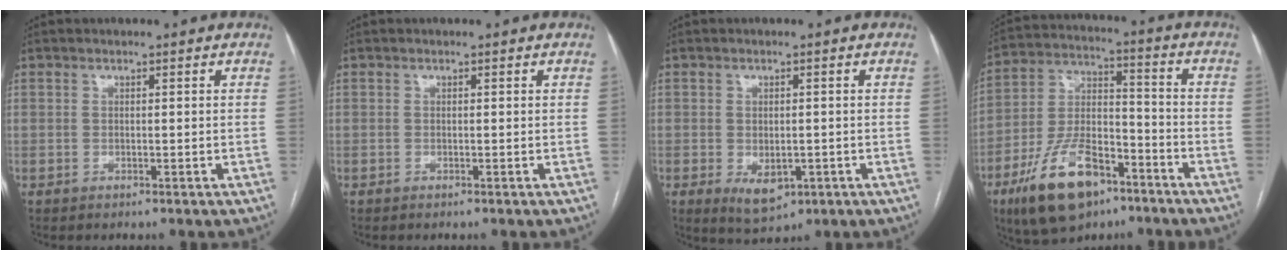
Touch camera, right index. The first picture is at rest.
{"total": 0.0}
{"total": 5.1, "force": [-1.6, 2.8, 3.9], "torque": [-0.064, -0.008, -0.011]}
{"total": 15.7, "force": [-9.3, 6.8, 10.7], "torque": [-0.213, 0.003, -0.161]}